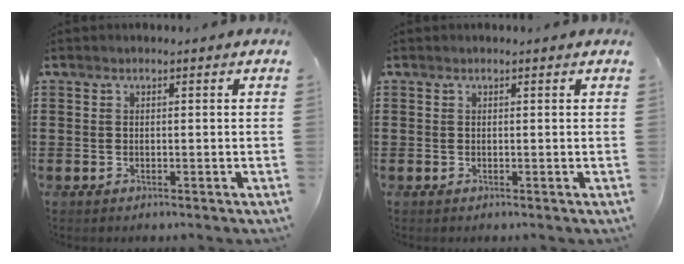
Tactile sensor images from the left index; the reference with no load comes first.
{"total": 0.0}